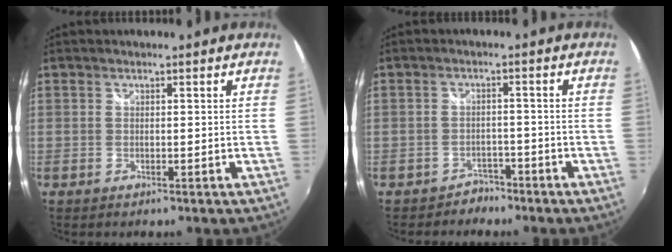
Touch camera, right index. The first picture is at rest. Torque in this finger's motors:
{"motor_torque": [0.08, -0.06, 0.08, 0.00]}